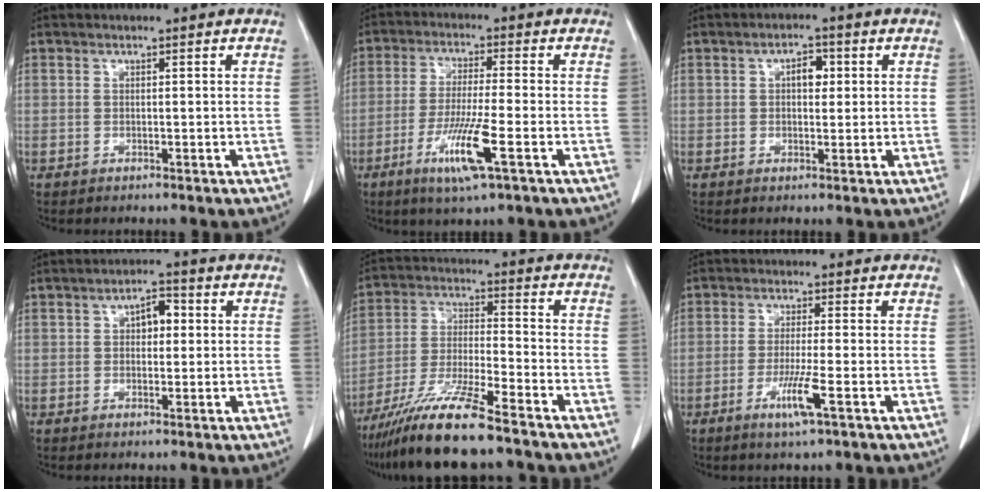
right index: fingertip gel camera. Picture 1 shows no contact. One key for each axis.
{"total": 9.0, "fx": -3.8, "fy": 0.0, "fz": 8.2, "tx": -0.160, "ty": -0.019, "tz": -0.068}
{"total": 3.1, "fx": 0.7, "fy": 1.7, "fz": 2.5, "tx": -0.039, "ty": 0.009, "tz": 0.009}
{"total": 3.7, "fx": 0.7, "fy": 1.9, "fz": 3.0, "tx": -0.046, "ty": 0.013, "tz": 0.009}
{"total": 13.1, "fx": -9.9, "fy": 0.3, "fz": 8.5, "tx": -0.165, "ty": -0.028, "tz": -0.181}
{"total": 5.1, "fx": -2.1, "fy": -0.4, "fz": 4.6, "tx": -0.087, "ty": -0.012, "tz": -0.039}